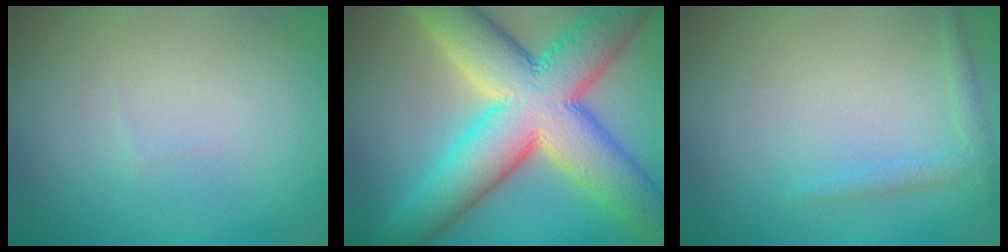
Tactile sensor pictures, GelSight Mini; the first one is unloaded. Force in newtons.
{"total": 13.3, "press": 13.3, "slide": 0.6}
{"total": 1.2, "press": 1.2, "slide": 0.1}